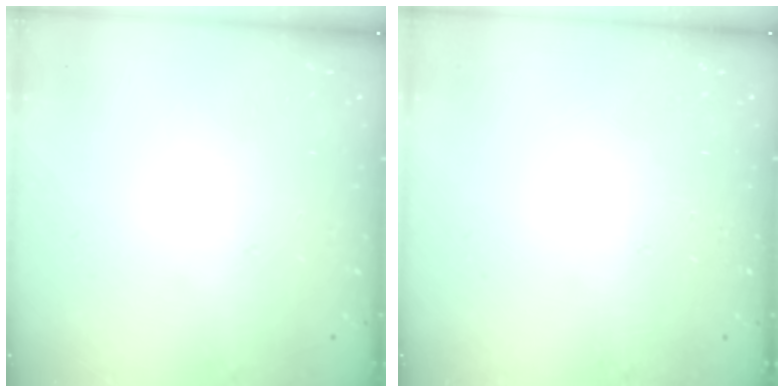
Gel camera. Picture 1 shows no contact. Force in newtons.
{"total": 0.0}